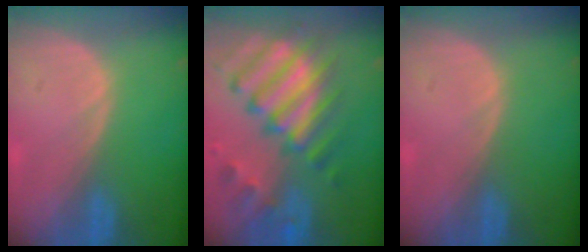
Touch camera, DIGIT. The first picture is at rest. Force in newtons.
{"total": 12.2, "press": 10.5, "slide": 6.1}
{"total": 0.0}